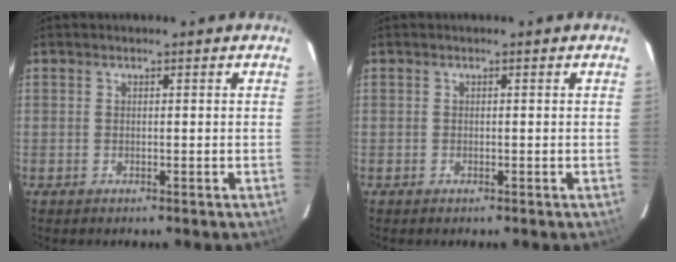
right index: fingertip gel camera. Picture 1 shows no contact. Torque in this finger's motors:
{"motor_torque": [-0.29, -0.14, 0.02, 0.00]}